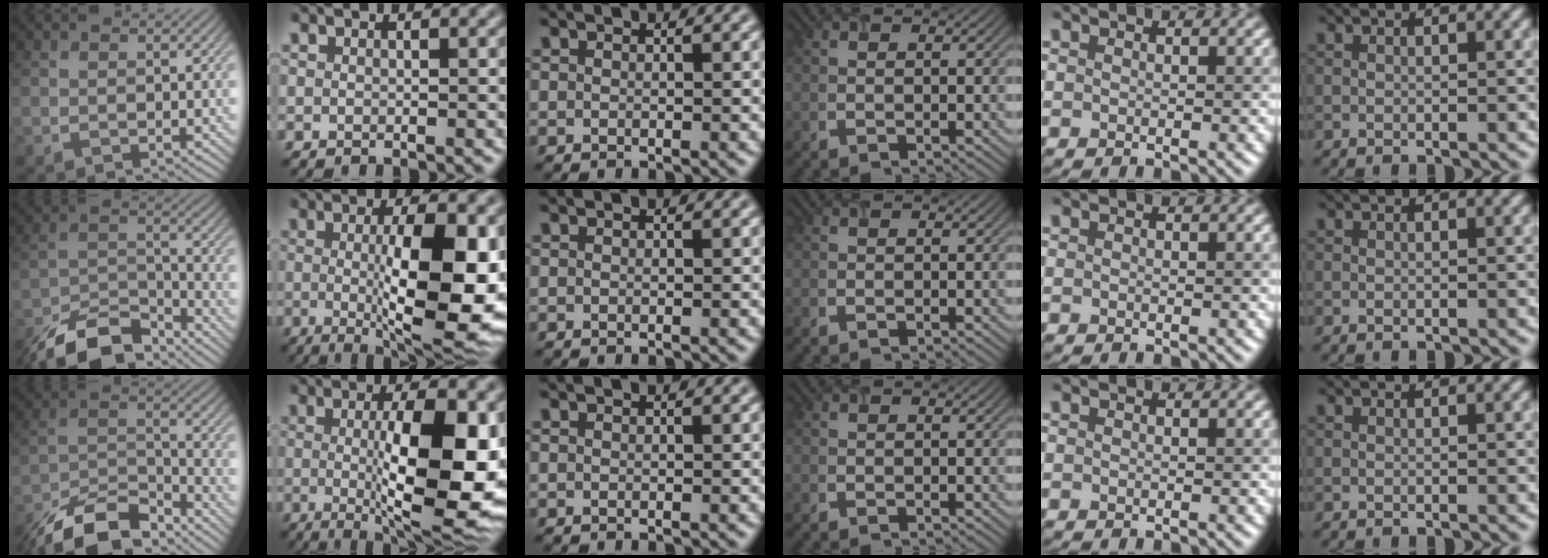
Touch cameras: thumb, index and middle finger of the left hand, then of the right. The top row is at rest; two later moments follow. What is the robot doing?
{"motion": "open", "object": "airpods case & airpods"}